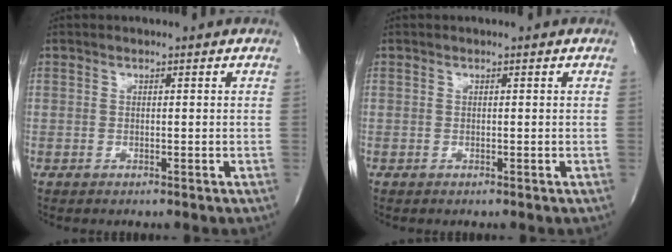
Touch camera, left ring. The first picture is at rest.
{"total": 0.0}